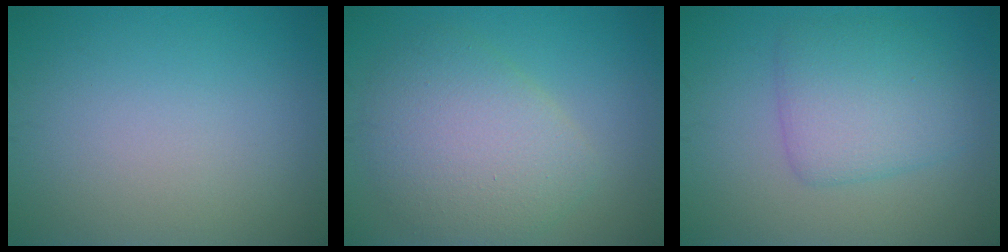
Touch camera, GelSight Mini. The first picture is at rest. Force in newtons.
{"total": 5.5, "press": 5.5, "slide": 0.2}
{"total": 4.5, "press": 4.5, "slide": 0.1}